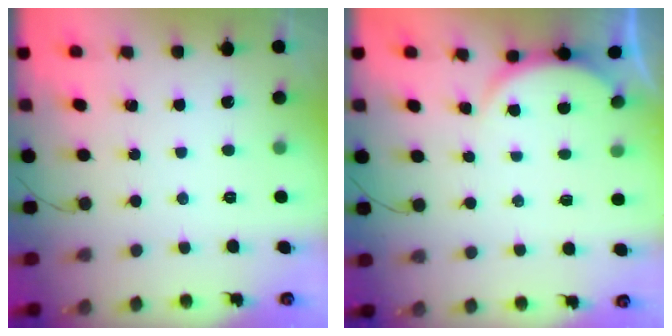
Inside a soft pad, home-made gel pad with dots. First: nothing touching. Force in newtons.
{"total": 2.9, "press": 2.8, "slide": 0.6}